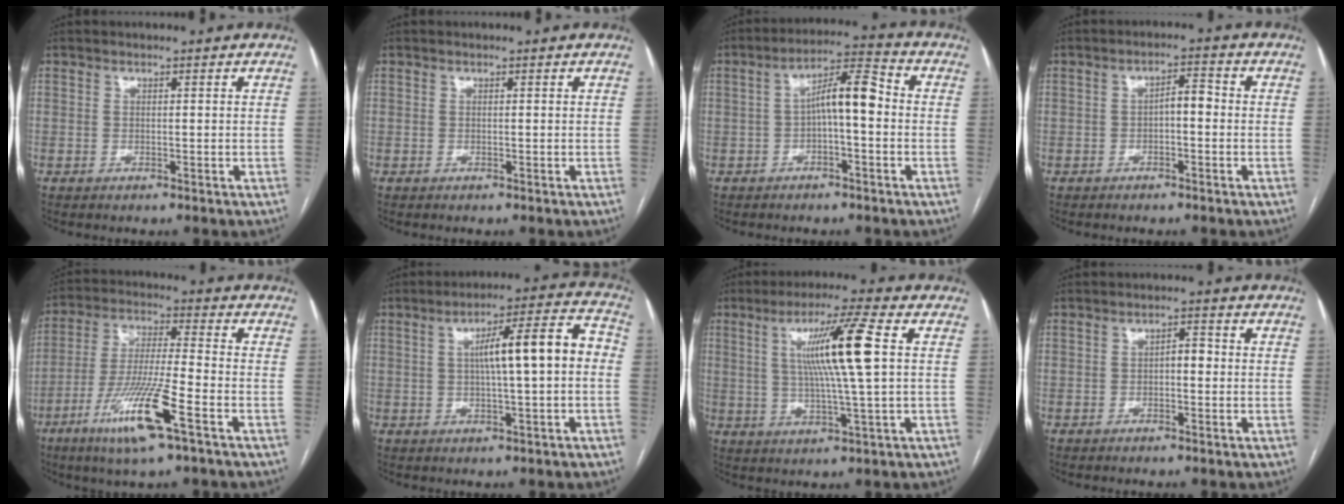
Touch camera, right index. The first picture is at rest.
{"total": 0.0}
{"total": 8.3, "force": [-0.3, 1.9, 8.0], "torque": [-0.136, 0.034, -0.007]}
{"total": 3.2, "force": [-0.5, 1.2, 2.9], "torque": [-0.043, 0.016, -0.008]}
{"total": 13.4, "force": [-6.5, 0.6, 11.7], "torque": [-0.237, -0.021, -0.120]}
{"total": 11.1, "force": [0.3, 1.4, 11.0], "torque": [-0.162, 0.035, 0.004]}
{"total": 11.5, "force": [2.4, -1.2, 11.1], "torque": [-0.197, 0.004, 0.045]}
{"total": 2.4, "force": [-0.3, 1.1, 2.1], "torque": [-0.026, 0.011, -0.006]}